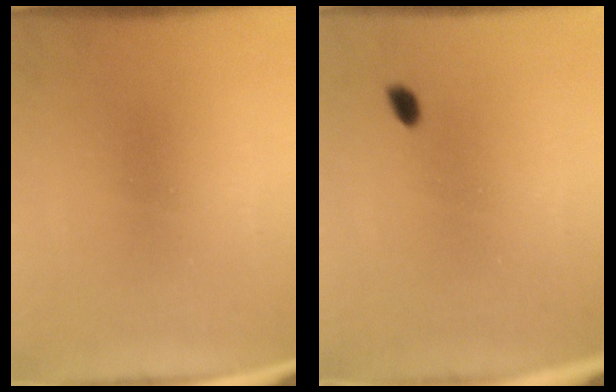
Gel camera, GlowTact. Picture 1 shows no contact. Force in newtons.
{"total": 1.4}